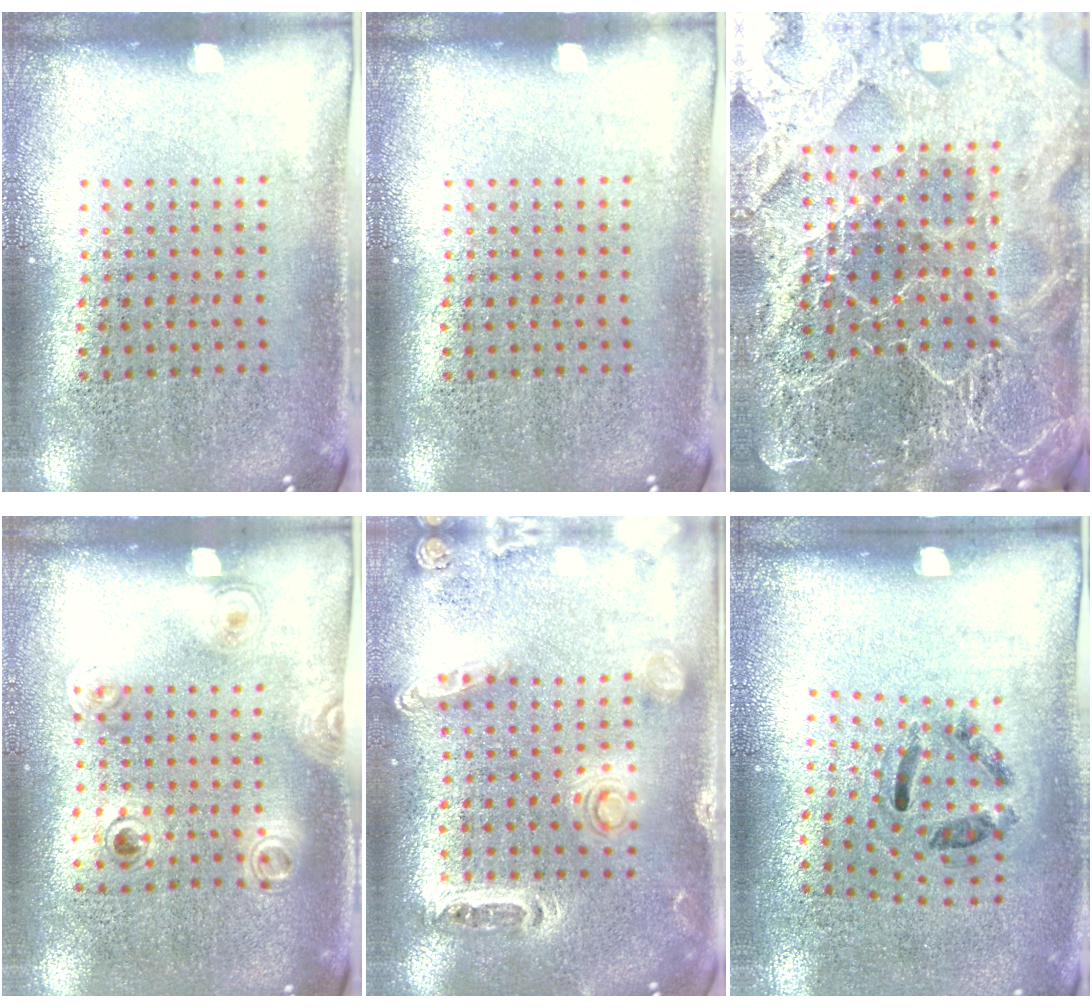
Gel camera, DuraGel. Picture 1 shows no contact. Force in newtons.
{"total": 0.0}
{"total": 6.2, "press": 5.3, "slide": 3.1}
{"total": 1.1, "press": 0.9, "slide": 0.7}
{"total": 1.3, "press": 1.3, "slide": 0.2}
{"total": 1.3, "press": 0.6, "slide": 1.1}